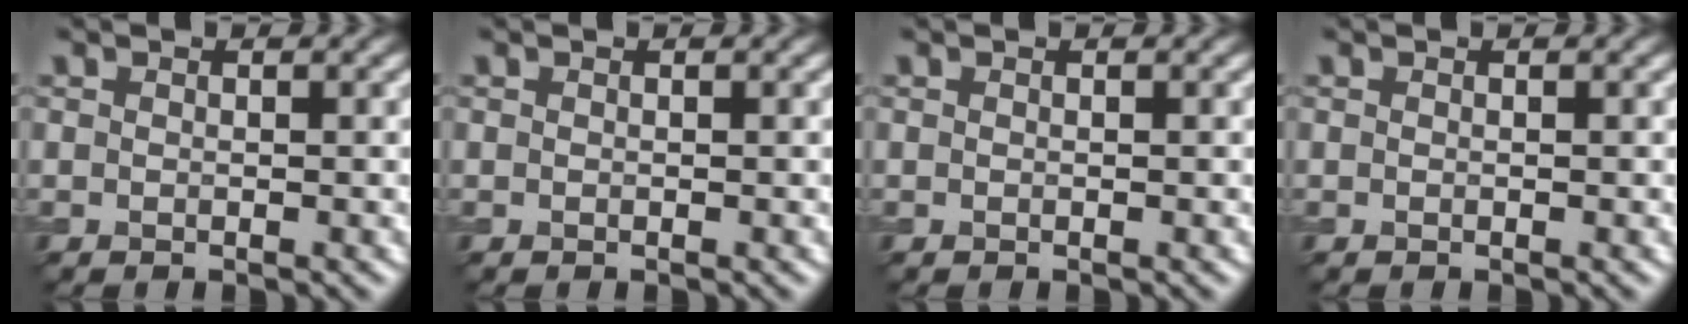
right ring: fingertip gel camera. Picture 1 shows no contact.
{"total": 0.0}
{"total": 0.0}
{"total": 0.0}